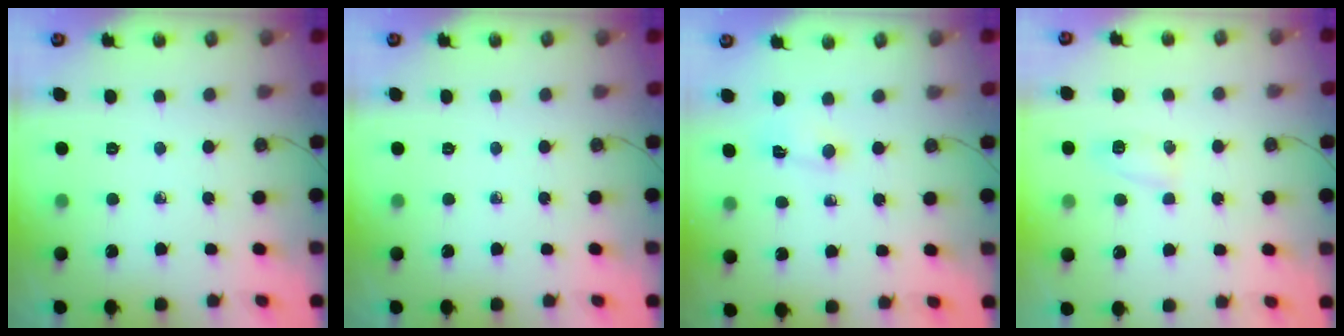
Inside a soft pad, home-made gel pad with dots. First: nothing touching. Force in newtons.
{"total": 0.0}
{"total": 2.0, "press": 2.0, "slide": 0.3}
{"total": 11.5, "press": 6.0, "slide": 9.8}